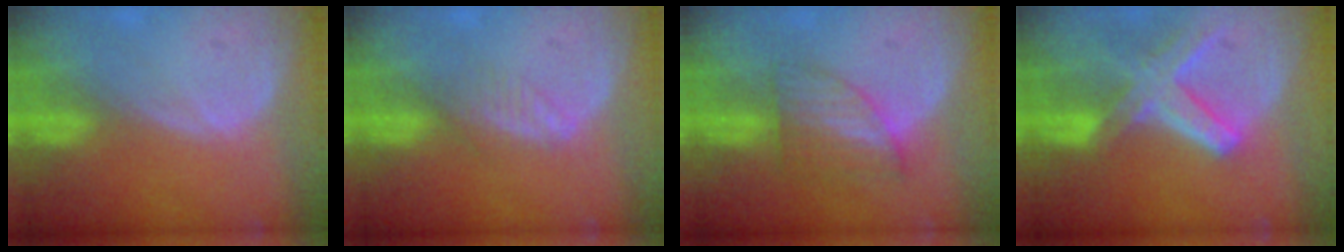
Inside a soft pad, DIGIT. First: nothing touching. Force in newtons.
{"total": 2.3, "press": 2.3, "slide": 0.1}
{"total": 6.4, "press": 5.7, "slide": 3.0}
{"total": 8.2, "press": 7.3, "slide": 3.9}